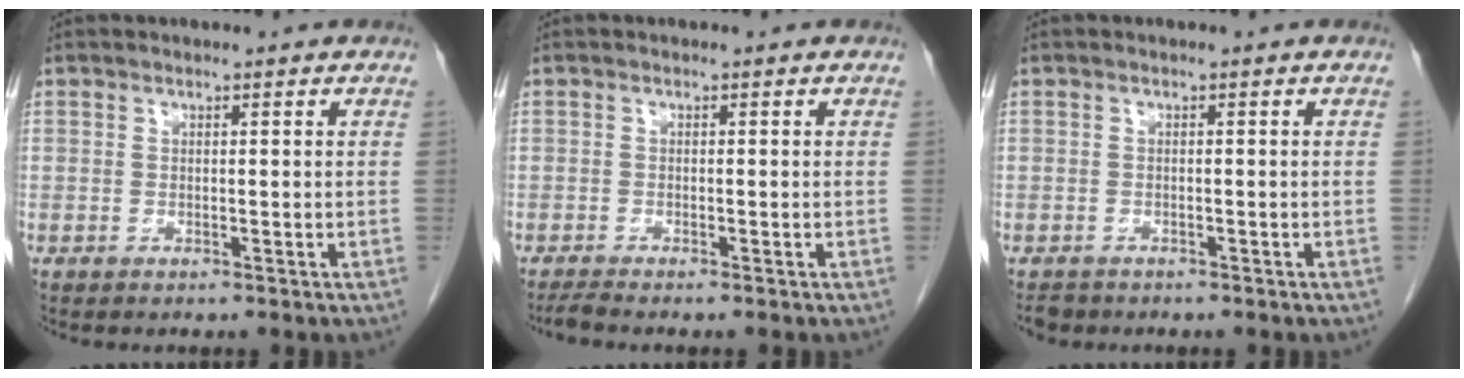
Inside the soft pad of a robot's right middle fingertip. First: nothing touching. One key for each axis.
{"total": 1.4, "fx": -1.2, "fy": -0.3, "fz": 0.6, "tx": -0.019, "ty": -0.005, "tz": -0.026}
{"total": 1.8, "fx": -1.5, "fy": 1.0, "fz": 0.2, "tx": -0.010, "ty": -0.001, "tz": -0.024}